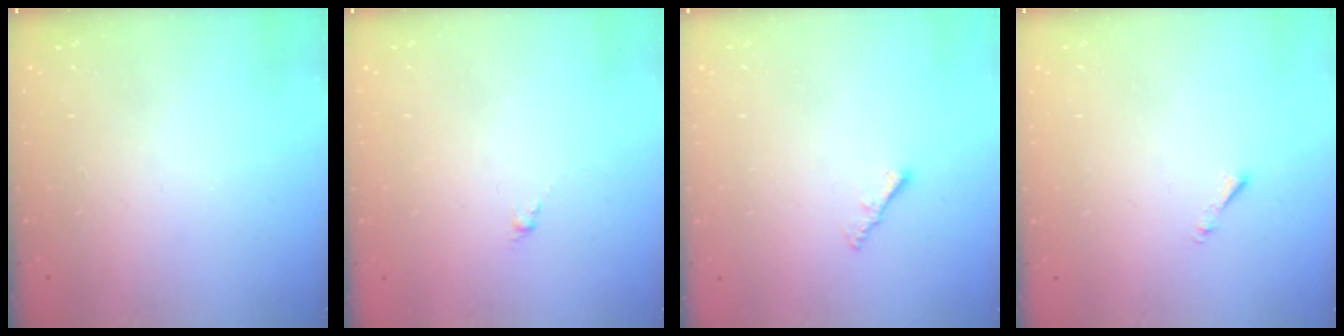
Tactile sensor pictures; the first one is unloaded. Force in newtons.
{"total": 0.0}
{"total": 1.6, "press": 1.5, "slide": 0.5}
{"total": 0.8, "press": 0.7, "slide": 0.3}